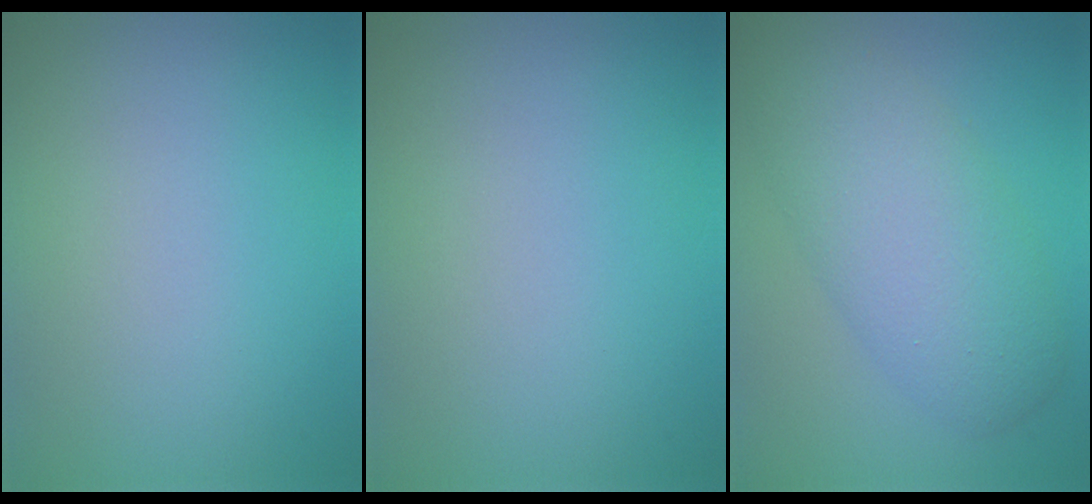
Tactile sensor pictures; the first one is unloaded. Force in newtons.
{"total": 0.0}
{"total": 6.4, "press": 6.4, "slide": 0.3}